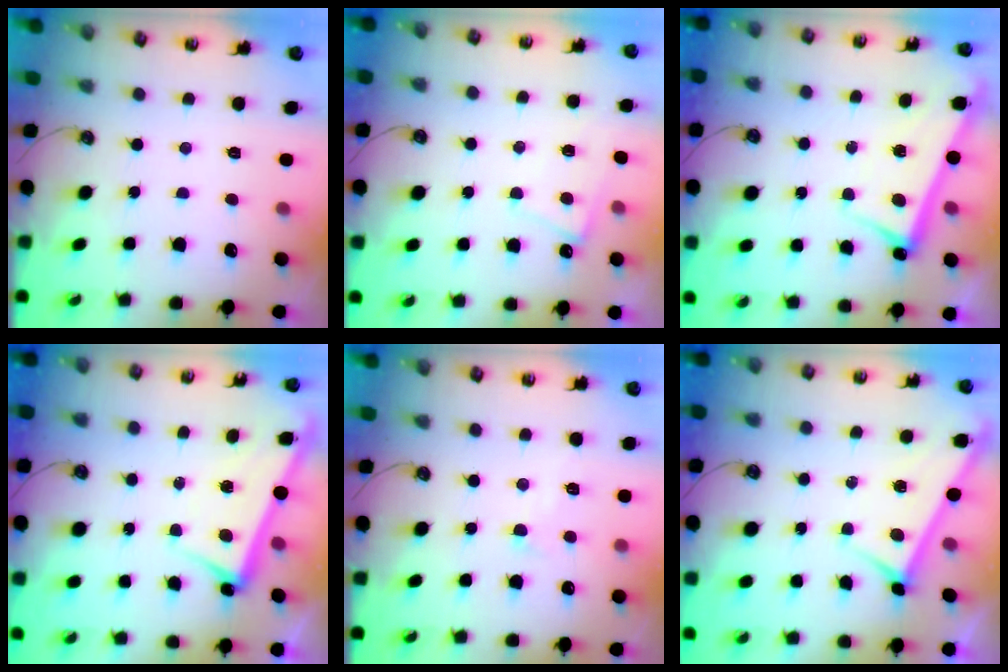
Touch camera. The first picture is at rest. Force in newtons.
{"total": 0.0}
{"total": 1.0, "press": 0.6, "slide": 0.8}
{"total": 2.3, "press": 2.1, "slide": 0.9}
{"total": 2.4, "press": 2.4, "slide": 0.3}
{"total": 3.1, "press": 3.1, "slide": 0.3}